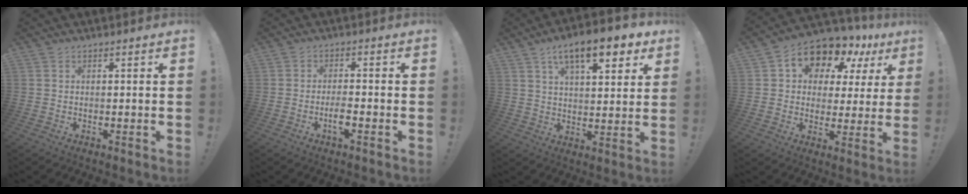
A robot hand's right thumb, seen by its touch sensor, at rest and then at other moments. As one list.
[{"total": 4.1, "force": [-2.0, 0.8, 3.6], "torque": [-0.078, -0.001, -0.035]}, {"total": 13.5, "force": [7.4, 4.9, 10.2], "torque": [-0.152, -0.031, 0.121]}, {"total": 10.6, "force": [7.0, 6.4, 4.7], "torque": [-0.078, -0.058, 0.122]}]